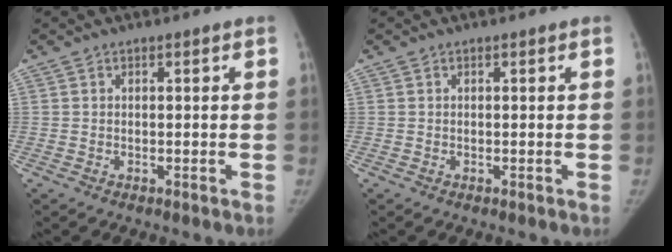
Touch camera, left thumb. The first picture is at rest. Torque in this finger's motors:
{"motor_torque": [0.00, 0.00, 0.05, 0.01, 0.00]}